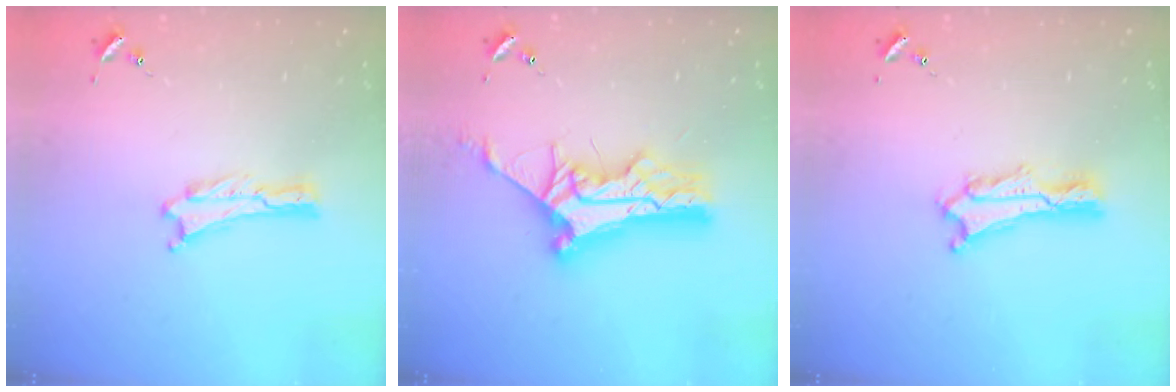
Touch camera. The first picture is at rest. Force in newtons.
{"total": 11.3, "press": 11.2, "slide": 1.1}
{"total": 2.2, "press": 2.2, "slide": 0.3}